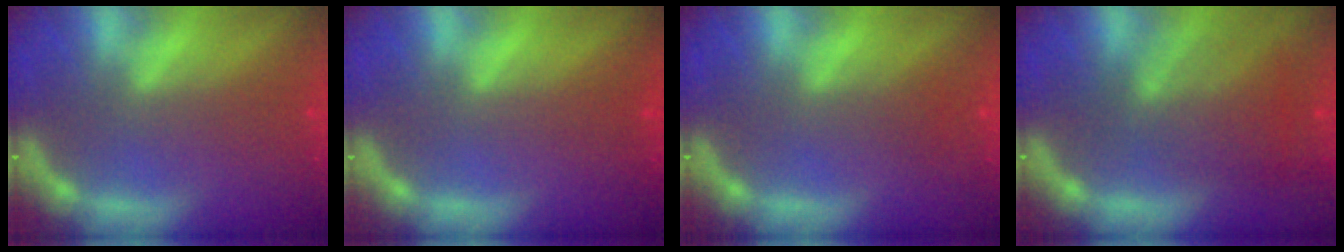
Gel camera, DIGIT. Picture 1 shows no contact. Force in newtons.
{"total": 0.0}
{"total": 1.0}
{"total": 5.5}